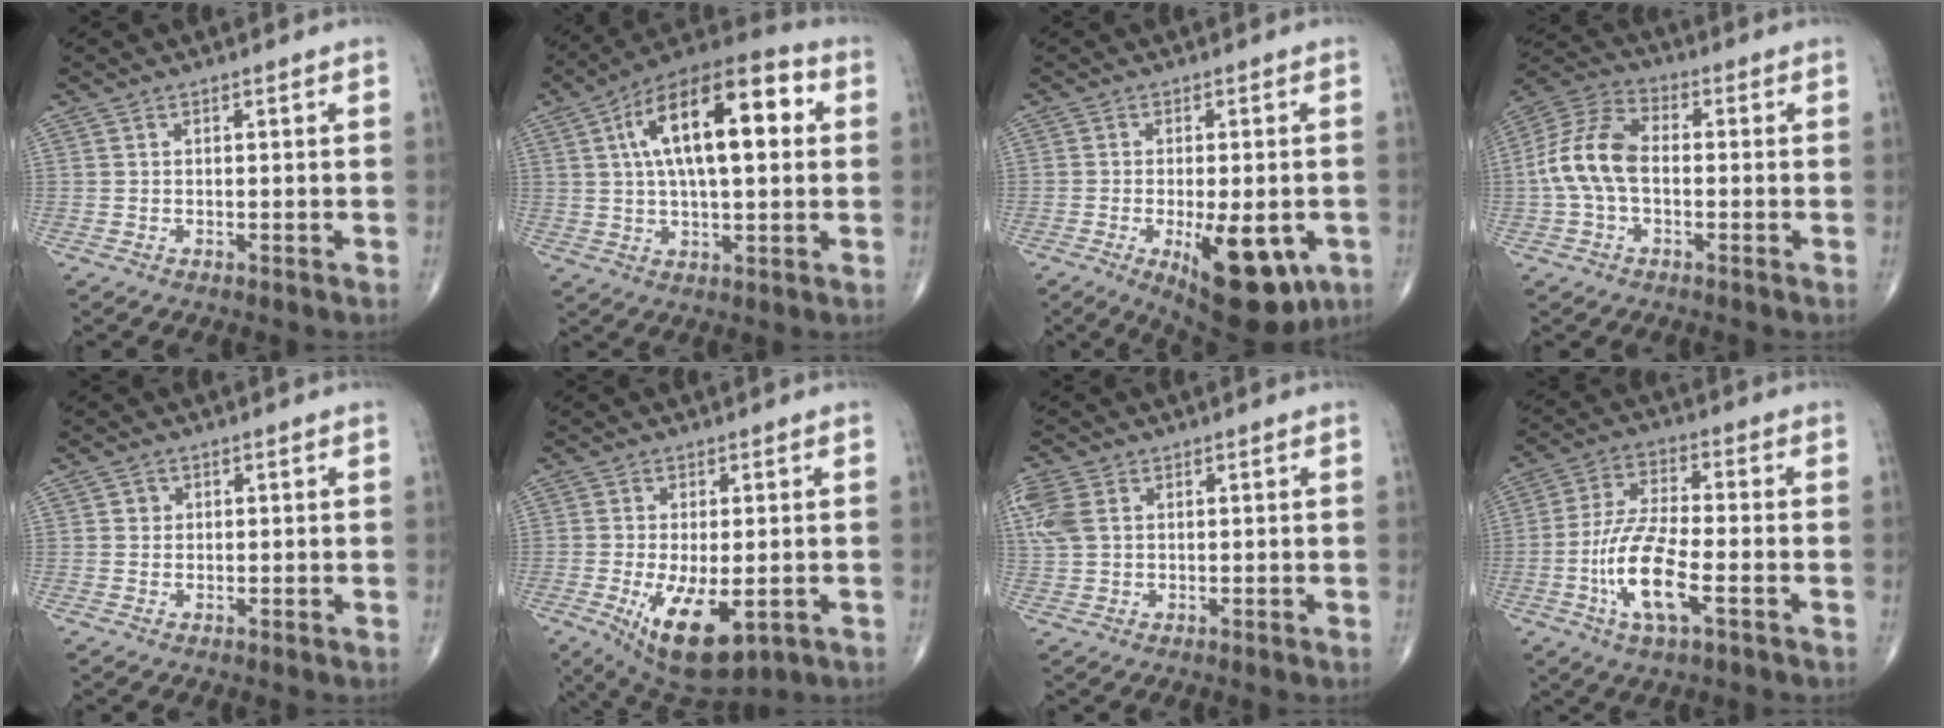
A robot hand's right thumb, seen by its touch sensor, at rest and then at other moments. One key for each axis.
{"total": 20.5, "fx": 4.6, "fy": 8.7, "fz": 18.0, "tx": -0.281, "ty": 0.021, "tz": 0.065}
{"total": 14.6, "fx": -4.9, "fy": 6.1, "fz": 12.3, "tx": -0.148, "ty": -0.010, "tz": -0.053}
{"total": 11.3, "fx": -0.9, "fy": 6.8, "fz": 9.0, "tx": -0.188, "ty": 0.034, "tz": -0.026}
{"total": 1.3, "fx": 0.3, "fy": 1.3, "fz": 0.3, "tx": 0.001, "ty": 0.001, "tz": 0.002}
{"total": 11.7, "fx": -3.7, "fy": 5.1, "fz": 9.8, "tx": -0.161, "ty": -0.016, "tz": -0.045}
{"total": 6.0, "fx": 1.7, "fy": 4.1, "fz": 4.0, "tx": -0.113, "ty": 0.012, "tz": 0.038}
{"total": 12.5, "fx": -4.0, "fy": 3.9, "fz": 11.2, "tx": -0.231, "ty": 0.017, "tz": -0.078}